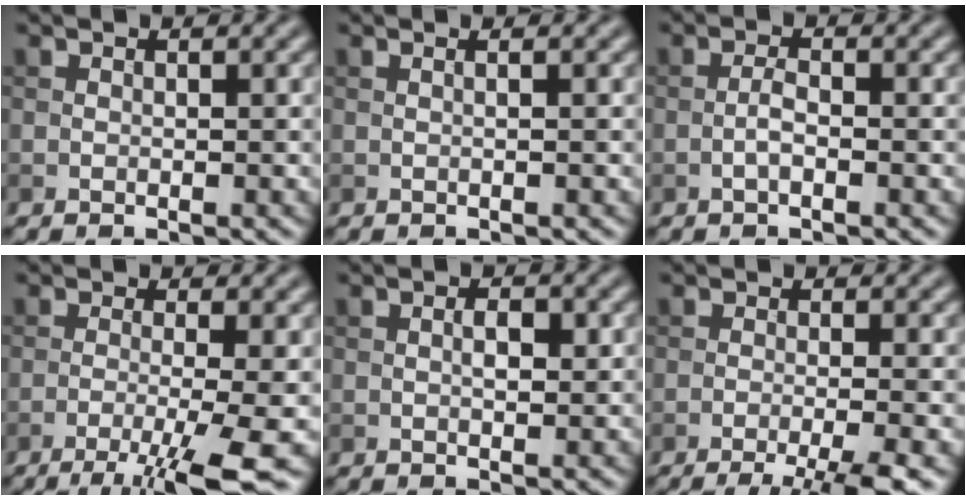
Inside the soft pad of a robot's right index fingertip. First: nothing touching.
{"total": 1.3, "force": [0.4, 0.4, 1.2], "torque": [-0.009, -0.001, -0.007]}
{"total": 1.4, "force": [-0.7, 0.4, 1.2], "torque": [-0.026, 0.003, -0.016]}
{"total": 7.0, "force": [-3.3, 1.1, 6.1], "torque": [-0.089, -0.005, -0.060]}
{"total": 1.8, "force": [0.2, 0.8, 1.6], "torque": [-0.024, -0.002, 0.002]}
{"total": 5.3, "force": [-3.1, 0.9, 4.2], "torque": [-0.052, -0.001, -0.054]}